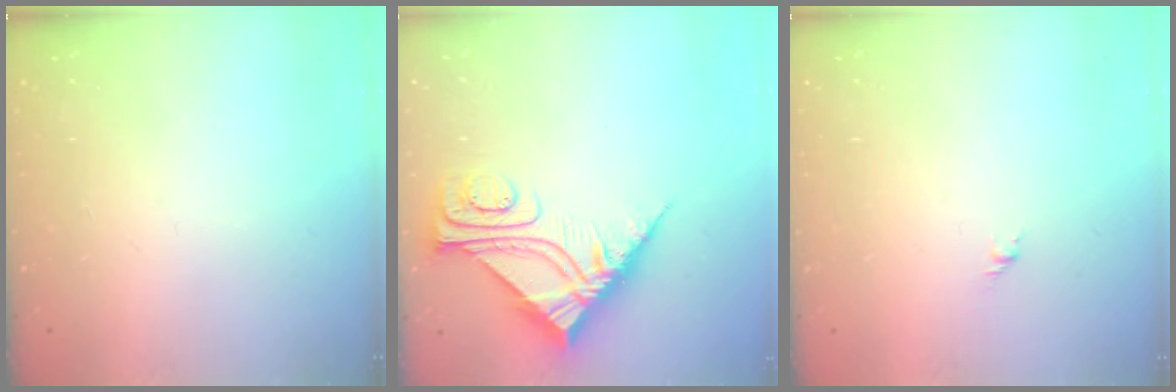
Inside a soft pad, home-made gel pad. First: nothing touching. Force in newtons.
{"total": 10.0, "press": 9.9, "slide": 0.9}
{"total": 1.6, "press": 1.5, "slide": 0.6}